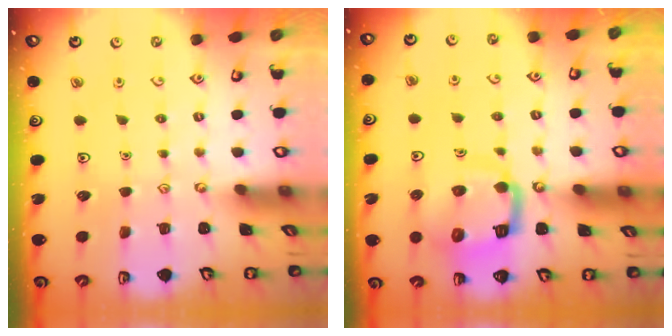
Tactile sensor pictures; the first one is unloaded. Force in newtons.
{"total": 11.1, "press": 11.0, "slide": 1.3}